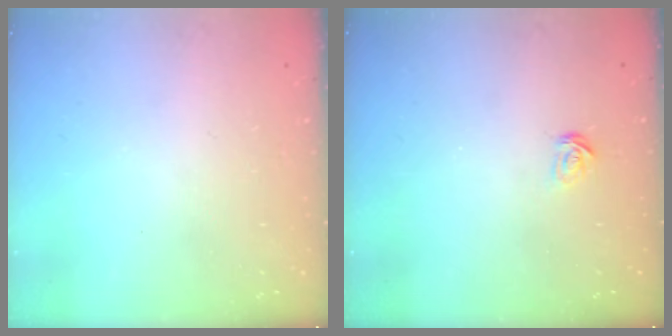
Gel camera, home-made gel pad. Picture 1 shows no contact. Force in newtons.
{"total": 2.3, "press": 2.3, "slide": 0.2}